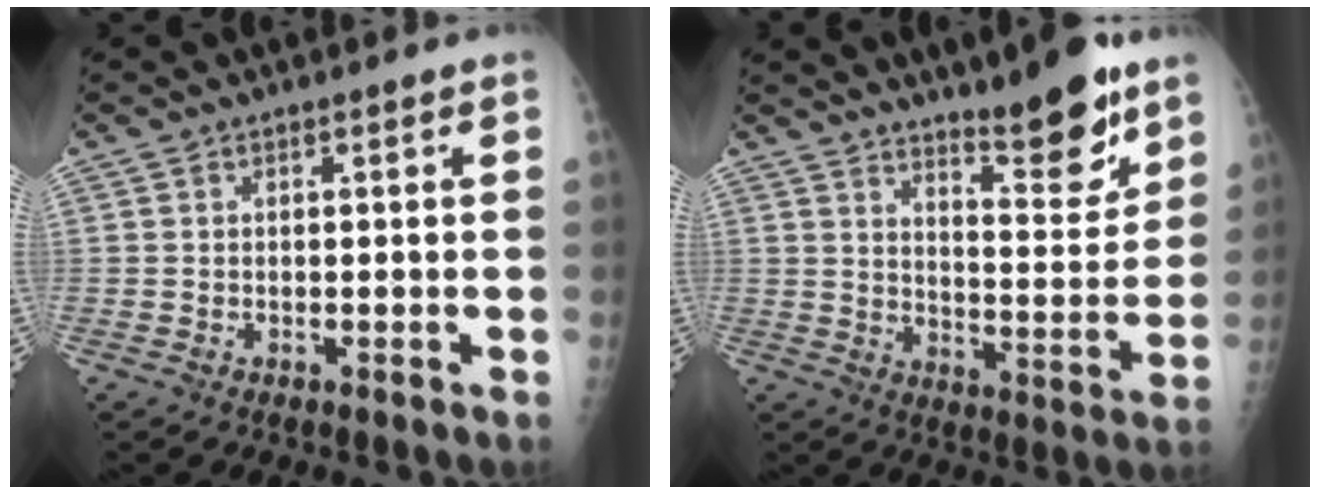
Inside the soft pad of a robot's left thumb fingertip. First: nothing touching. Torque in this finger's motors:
{"motor_torque": [0.51, 0.13, -0.05, -0.30, 0.08]}